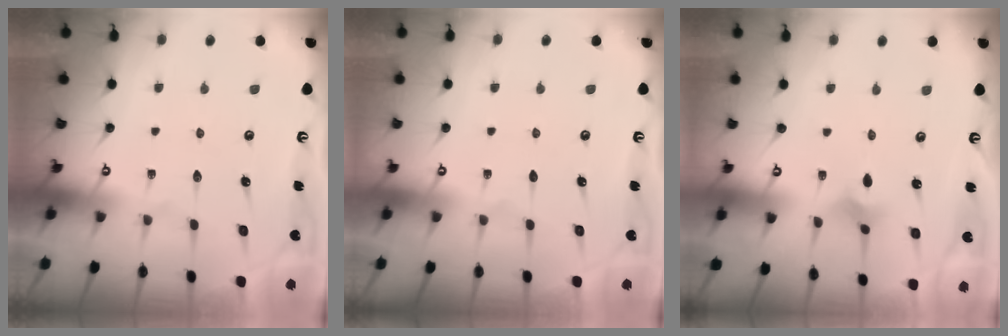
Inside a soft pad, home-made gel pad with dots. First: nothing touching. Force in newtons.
{"total": 0.0}
{"total": 1.7, "press": 1.7, "slide": 0.4}